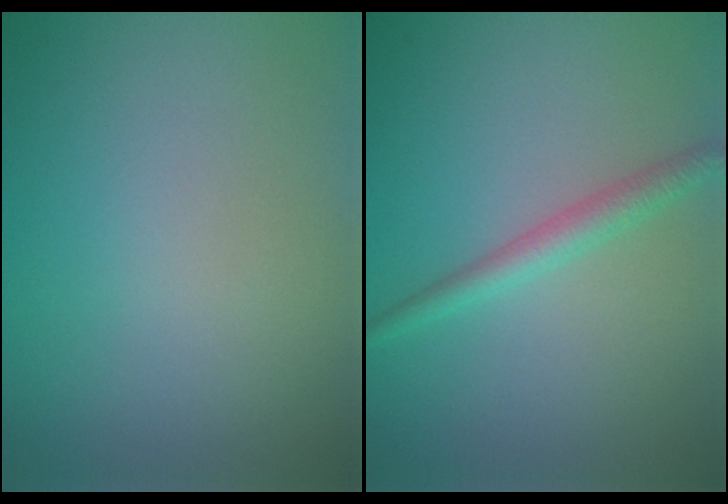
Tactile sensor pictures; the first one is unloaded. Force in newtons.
{"total": 2.2, "press": 2.1, "slide": 0.1}